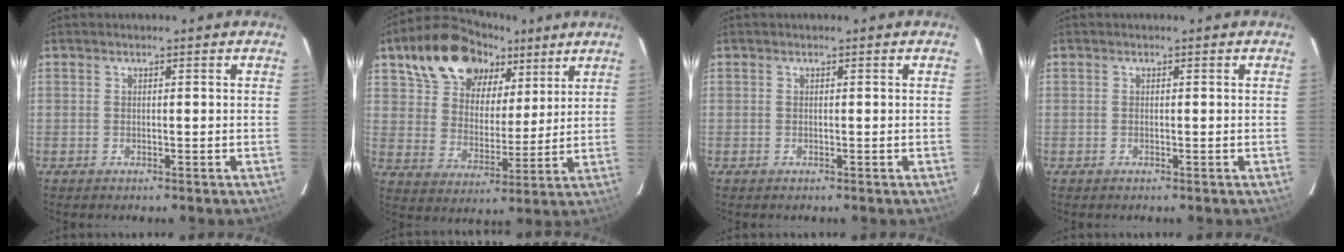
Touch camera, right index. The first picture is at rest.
{"total": 18.7, "force": [11.1, 11.2, 9.9], "torque": [-0.211, 0.061, 0.200]}
{"total": 0.0}
{"total": 0.0}